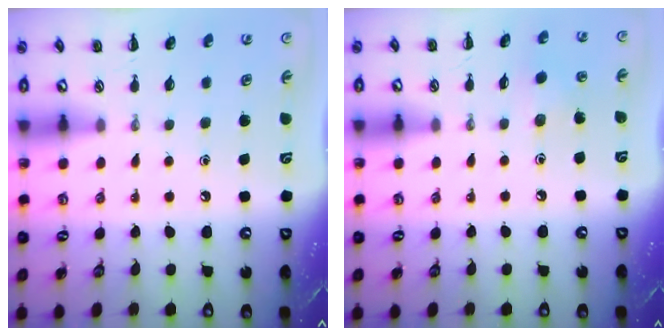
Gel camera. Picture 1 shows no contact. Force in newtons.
{"total": 2.7, "press": 2.6, "slide": 0.6}